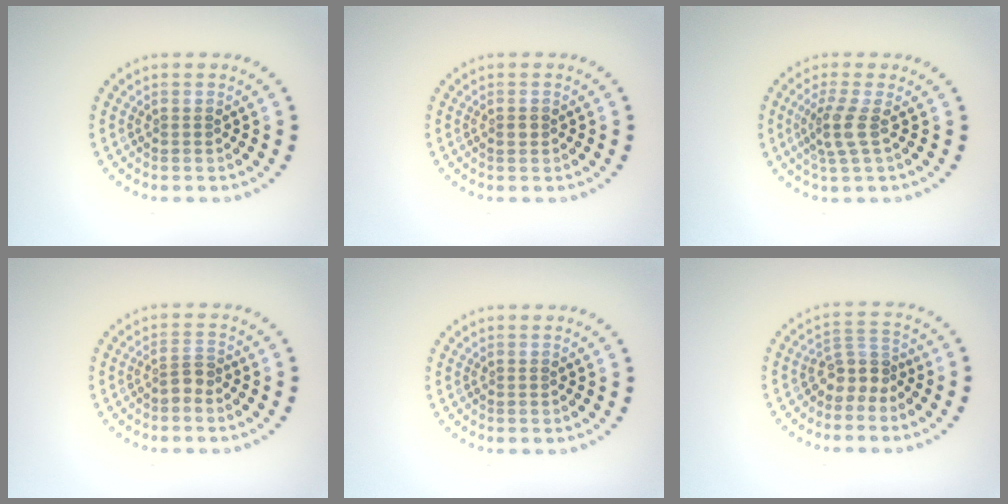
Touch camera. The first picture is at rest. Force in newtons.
{"total": 1.0, "press": 1.0, "slide": 0.0}
{"total": 2.5, "press": 1.9, "slide": 1.7}
{"total": 1.4, "press": 1.1, "slide": 0.9}
{"total": 0.0}
{"total": 2.8, "press": 2.1, "slide": 1.9}